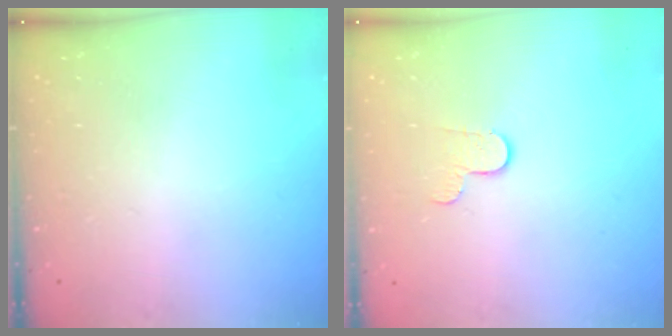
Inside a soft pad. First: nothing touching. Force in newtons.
{"total": 5.7, "press": 5.7, "slide": 0.5}